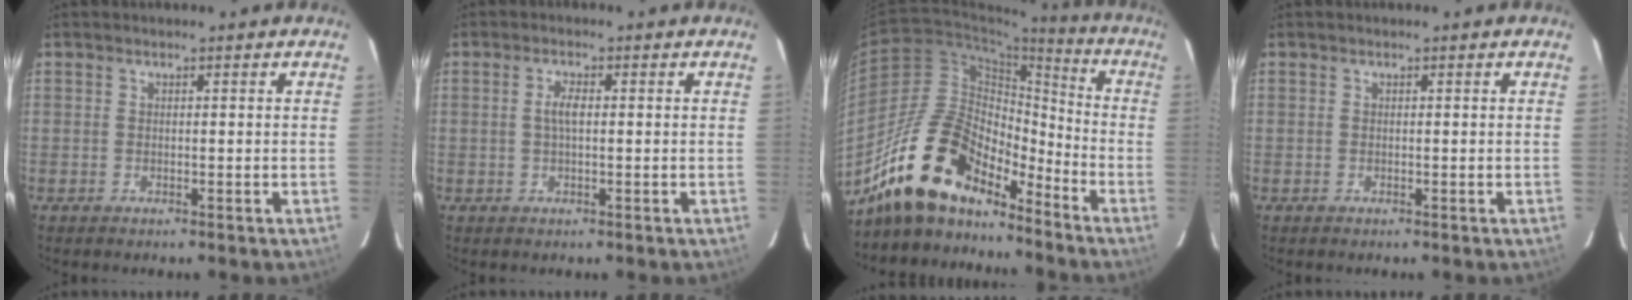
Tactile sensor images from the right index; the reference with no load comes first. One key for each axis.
{"total": 2.3, "fx": 0.1, "fy": 0.7, "fz": 2.2, "tx": -0.044, "ty": 0.004, "tz": 0.001}
{"total": 18.4, "fx": -14.5, "fy": 7.3, "fz": 8.6, "tx": -0.162, "ty": 0.010, "tz": -0.261}
{"total": 0.0}